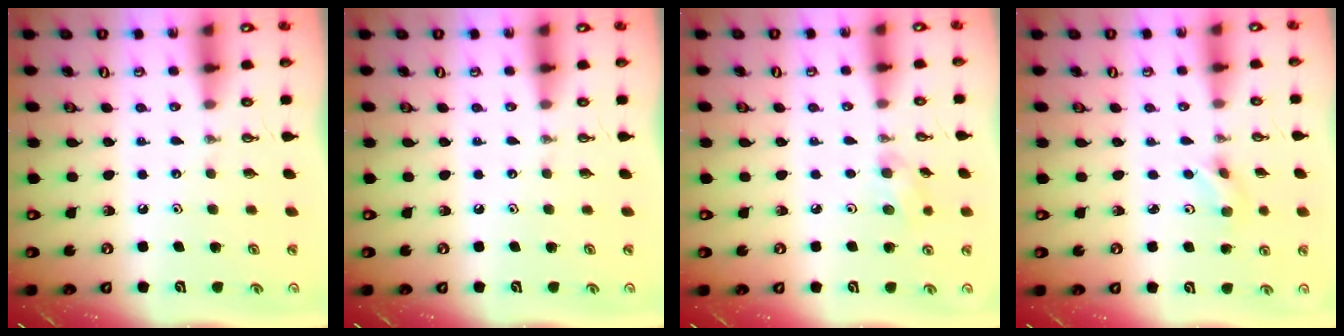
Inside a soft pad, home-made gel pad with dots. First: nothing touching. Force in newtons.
{"total": 0.0}
{"total": 5.5, "press": 5.0, "slide": 2.3}
{"total": 2.9, "press": 2.8, "slide": 0.6}